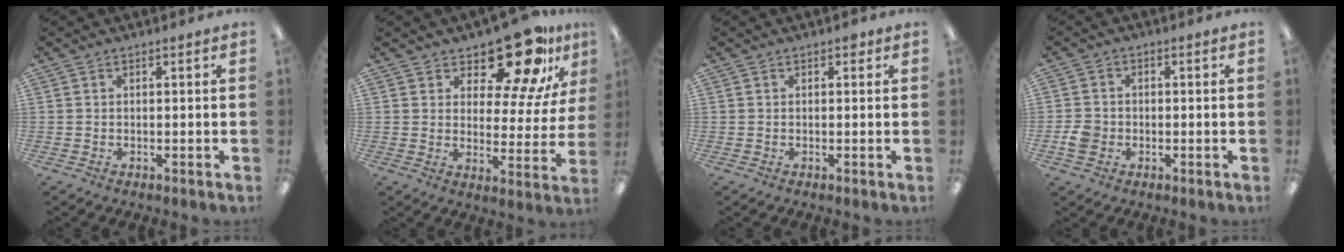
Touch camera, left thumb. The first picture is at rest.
{"total": 16.8, "force": [13.3, 5.9, 8.4], "torque": [-0.130, -0.097, 0.227]}
{"total": 1.1, "force": [0.5, 0.6, 0.7], "torque": [-0.006, -0.001, 0.008]}
{"total": 4.3, "force": [-1.3, 3.6, 1.9], "torque": [-0.036, 0.007, -0.023]}